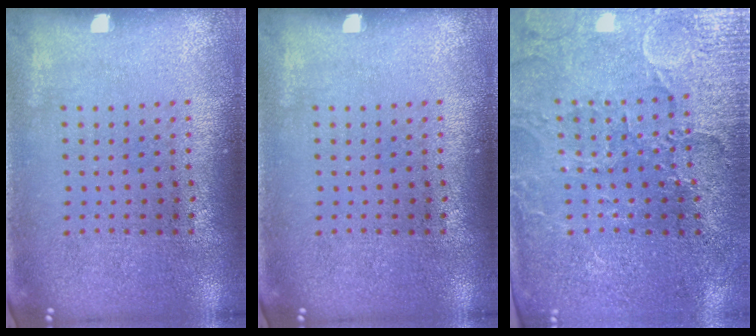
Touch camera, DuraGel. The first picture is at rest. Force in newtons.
{"total": 0.0}
{"total": 3.4, "press": 3.3, "slide": 1.0}